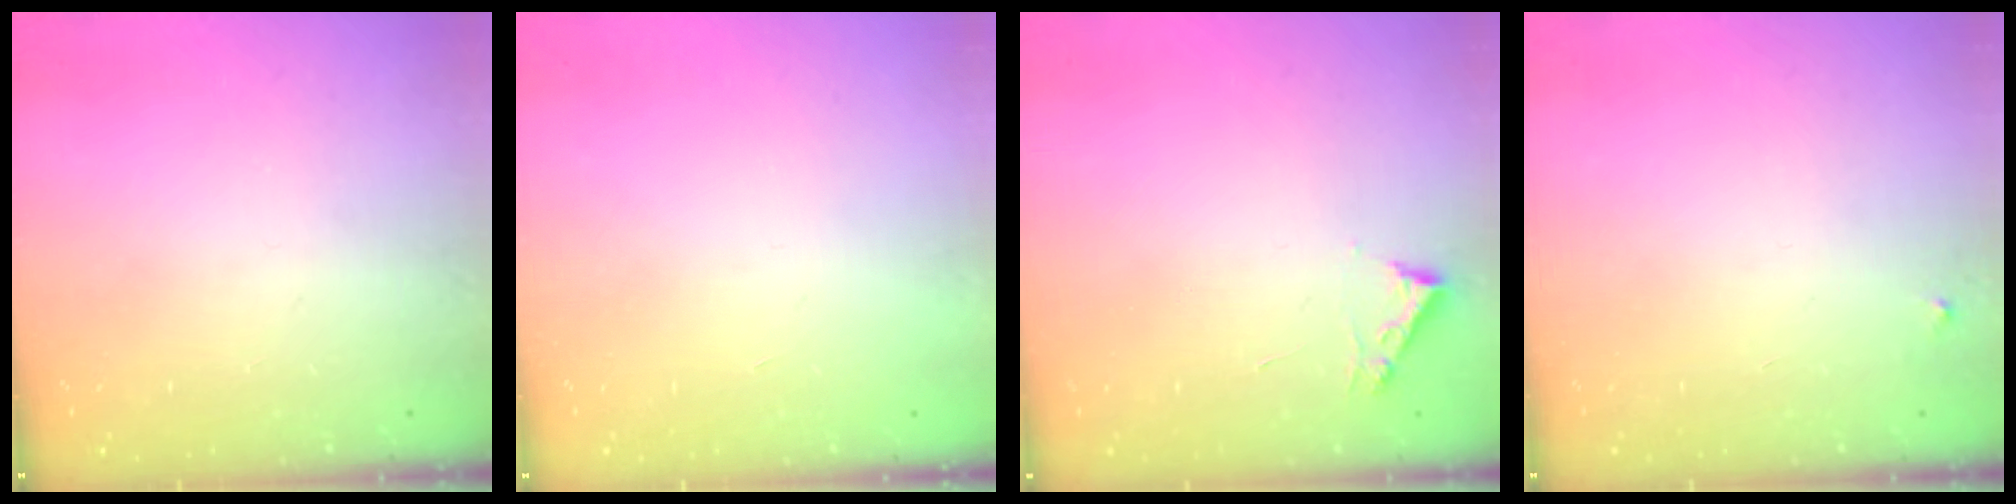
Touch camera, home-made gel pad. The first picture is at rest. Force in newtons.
{"total": 1.7, "press": 1.7, "slide": 0.1}
{"total": 2.7, "press": 2.7, "slide": 0.3}
{"total": 2.3, "press": 2.3, "slide": 0.2}